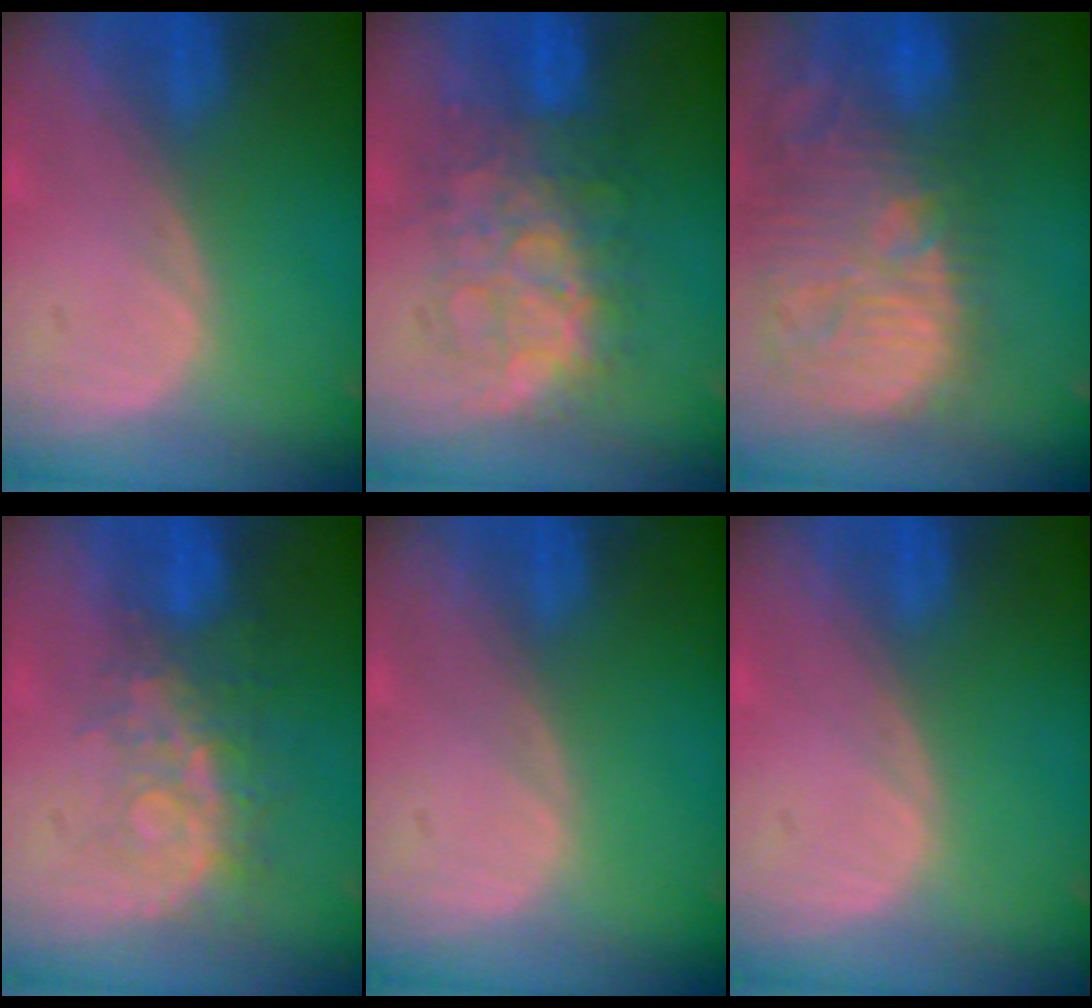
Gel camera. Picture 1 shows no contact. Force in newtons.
{"total": 8.9, "press": 8.9, "slide": 0.5}
{"total": 15.3, "press": 13.3, "slide": 7.5}
{"total": 8.5, "press": 7.0, "slide": 4.8}
{"total": 0.0}
{"total": 0.0}